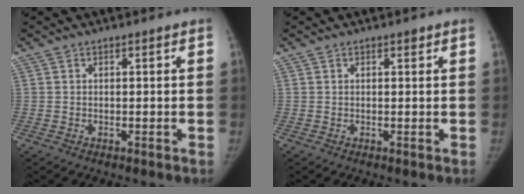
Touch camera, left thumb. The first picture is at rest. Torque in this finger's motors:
{"motor_torque": [0.17, -0.06, 0.35, -0.52, 0.03]}